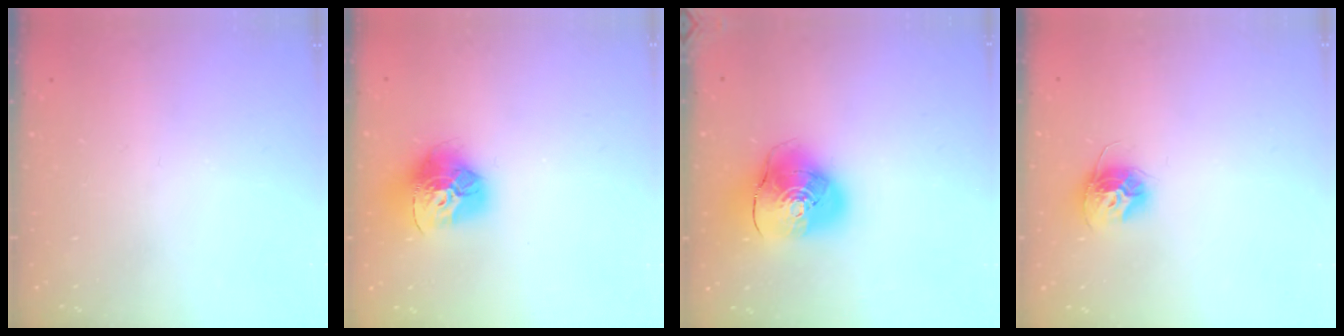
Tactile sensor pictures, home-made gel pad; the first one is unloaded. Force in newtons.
{"total": 15.9, "press": 15.9, "slide": 1.6}
{"total": 14.4, "press": 14.2, "slide": 2.1}
{"total": 10.3, "press": 10.3, "slide": 0.4}